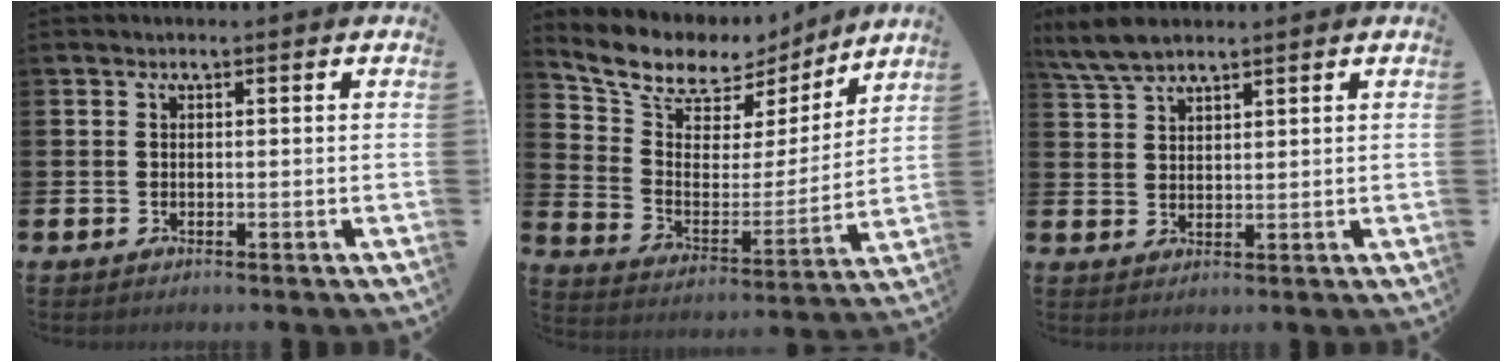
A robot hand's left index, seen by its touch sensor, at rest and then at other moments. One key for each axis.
{"total": 8.9, "fx": 7.8, "fy": 4.0, "fz": 1.6, "tx": -0.077, "ty": -0.058, "tz": 0.136}
{"total": 5.1, "fx": 4.5, "fy": 1.3, "fz": 2.1, "tx": -0.046, "ty": -0.012, "tz": 0.082}